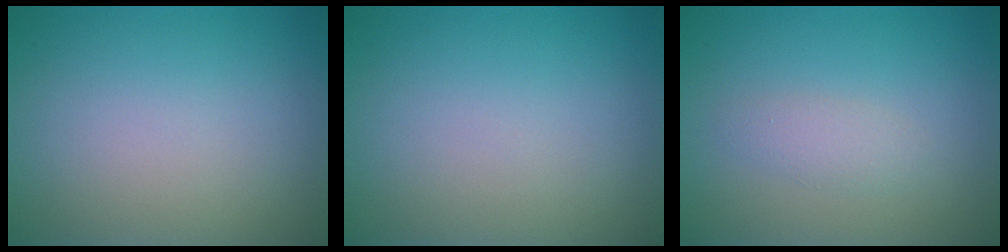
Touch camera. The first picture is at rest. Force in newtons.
{"total": 0.0}
{"total": 1.4, "press": 1.4, "slide": 0.1}